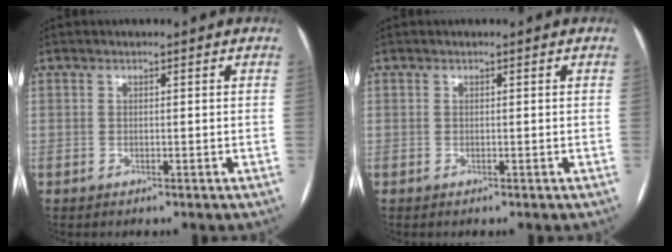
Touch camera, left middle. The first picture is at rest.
{"total": 0.0}